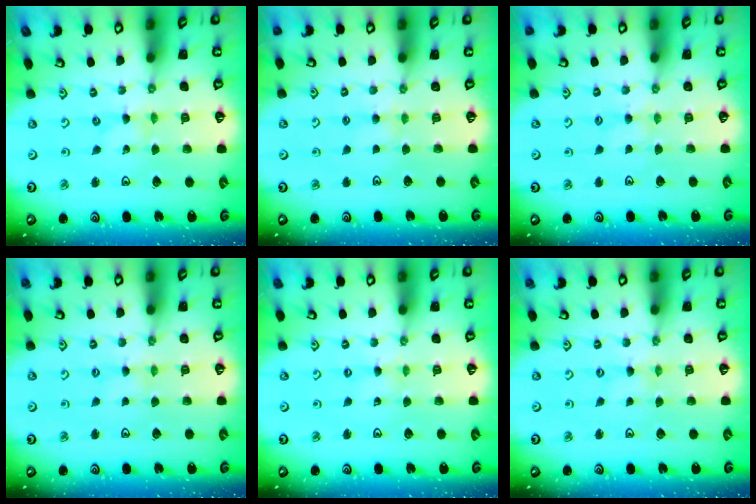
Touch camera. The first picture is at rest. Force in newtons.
{"total": 2.9, "press": 2.8, "slide": 0.6}
{"total": 3.9, "press": 3.9, "slide": 0.5}
{"total": 1.5, "press": 1.5, "slide": 0.3}
{"total": 1.0, "press": 1.0, "slide": 0.2}
{"total": 0.0}